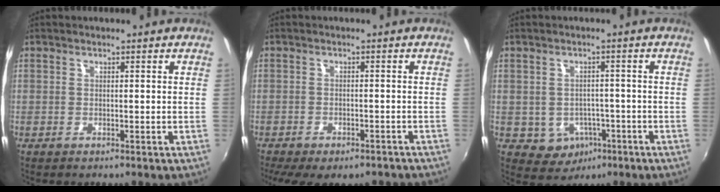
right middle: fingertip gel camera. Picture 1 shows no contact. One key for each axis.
{"total": 11.0, "fx": -8.6, "fy": 3.9, "fz": 5.6, "tx": -0.123, "ty": -0.038, "tz": -0.120}
{"total": 6.1, "fx": -2.4, "fy": 5.3, "fz": 1.6, "tx": -0.048, "ty": 0.007, "tz": -0.016}